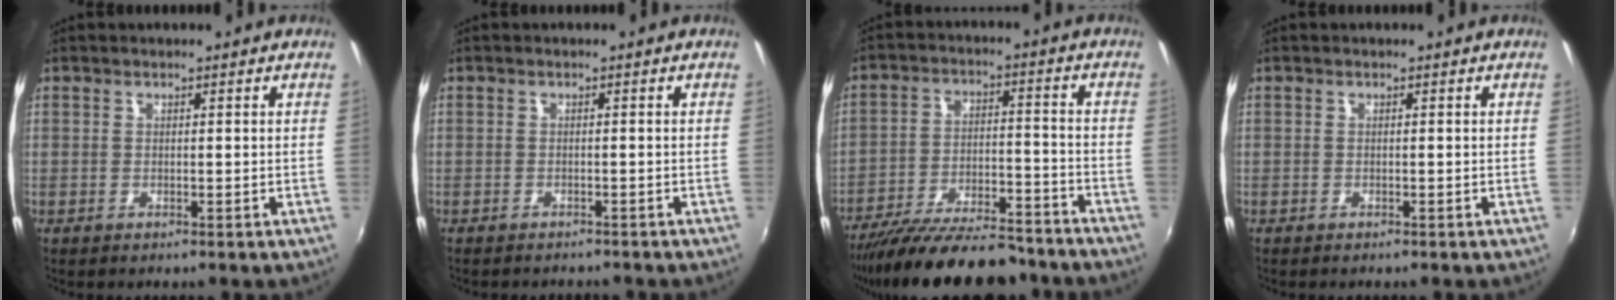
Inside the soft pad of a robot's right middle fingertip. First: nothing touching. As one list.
[{"total": 3.1, "force": [-2.8, 0.6, 0.9], "torque": [-0.025, -0.010, -0.042]}, {"total": 21.6, "force": [-18.5, 4.9, 9.9], "torque": [-0.183, -0.030, -0.273]}, {"total": 0.0}]